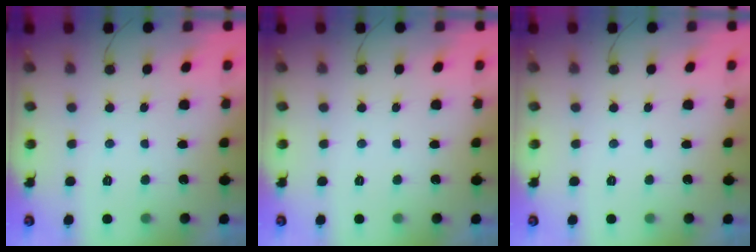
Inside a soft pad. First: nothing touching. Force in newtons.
{"total": 0.0}
{"total": 0.0}